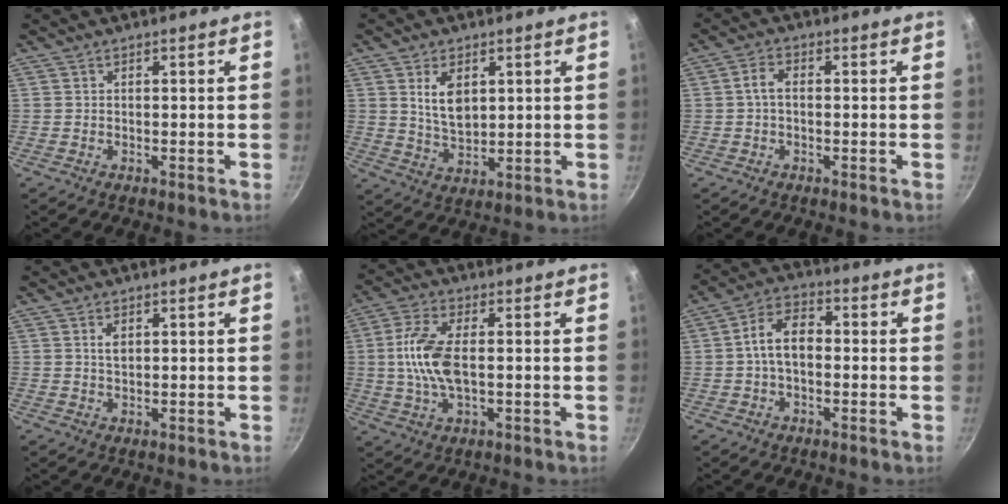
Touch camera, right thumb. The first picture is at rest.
{"total": 8.8, "force": [3.1, 5.1, 6.5], "torque": [-0.098, -0.023, 0.070]}
{"total": 3.1, "force": [-0.1, 1.8, 2.5], "torque": [-0.046, 0.013, -0.004]}
{"total": 2.1, "force": [0.8, 1.2, 1.5], "torque": [-0.023, -0.005, 0.015]}
{"total": 10.6, "force": [0.3, 4.9, 9.4], "torque": [-0.208, 0.002, 0.005]}
{"total": 8.2, "force": [-0.1, 5.1, 6.4], "torque": [-0.106, 0.027, -0.012]}